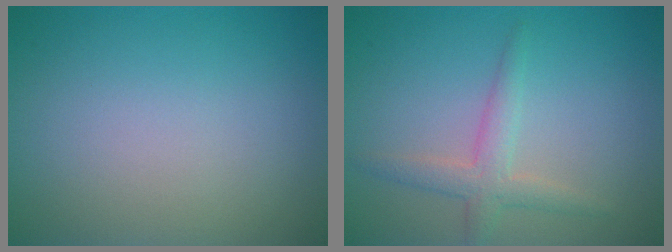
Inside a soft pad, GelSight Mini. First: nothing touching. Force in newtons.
{"total": 2.6, "press": 2.5, "slide": 0.1}